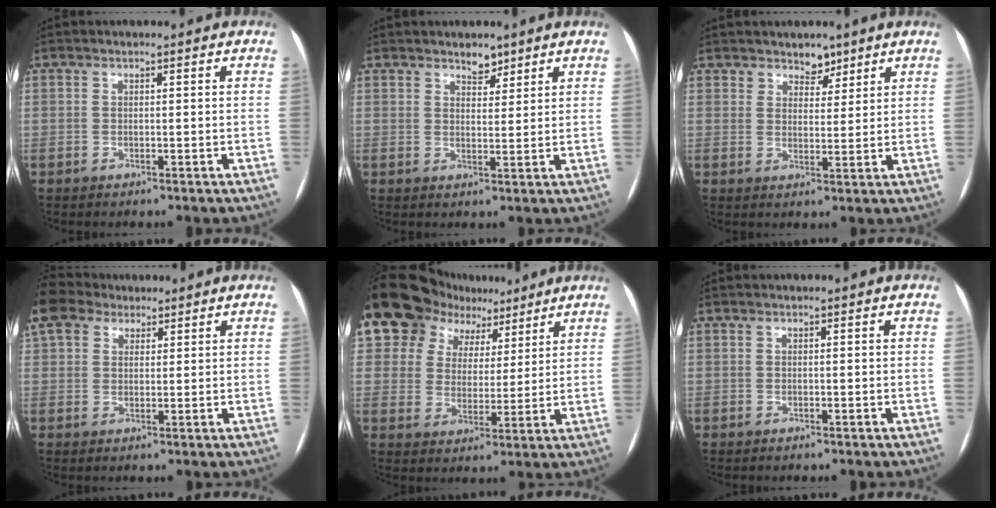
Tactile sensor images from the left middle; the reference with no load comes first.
{"total": 2.8, "force": [2.3, 1.3, 0.9], "torque": [-0.012, -0.003, 0.036]}
{"total": 3.4, "force": [2.8, 1.9, 0.7], "torque": [-0.003, -0.004, 0.043]}
{"total": 5.7, "force": [4.7, 3.0, 1.1], "torque": [-0.033, 0.028, 0.096]}
{"total": 15.5, "force": [10.5, 10.3, 4.8], "torque": [-0.096, 0.047, 0.172]}
{"total": 0.0}